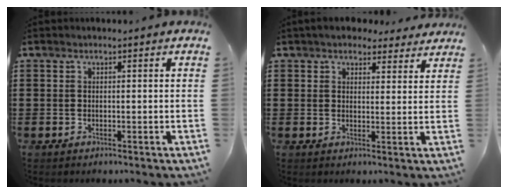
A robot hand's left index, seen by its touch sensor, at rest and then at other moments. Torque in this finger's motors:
{"motor_torque": [0.91, -1.23, 0.07, -0.12]}